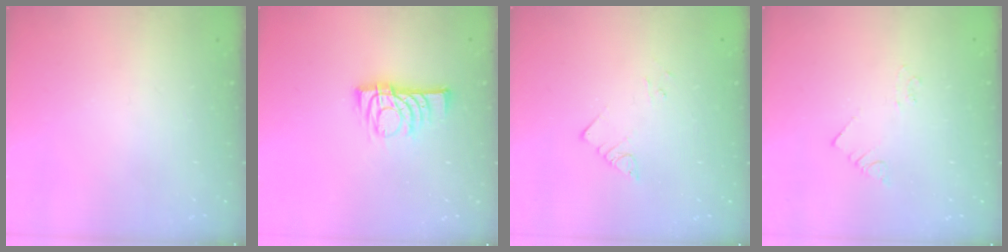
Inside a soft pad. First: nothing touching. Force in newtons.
{"total": 10.2, "press": 10.1, "slide": 0.8}
{"total": 2.9, "press": 2.9, "slide": 0.4}
{"total": 2.1, "press": 2.1, "slide": 0.3}